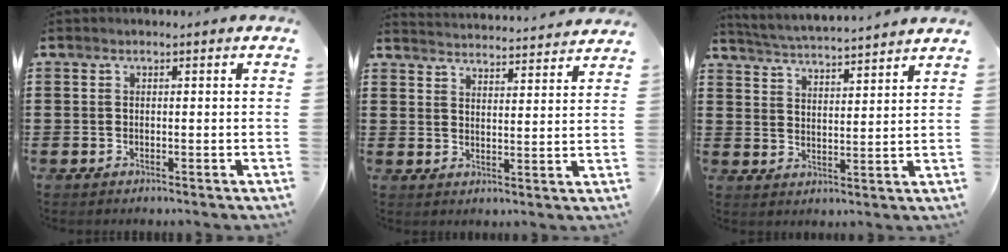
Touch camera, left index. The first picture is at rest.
{"total": 3.8, "force": [3.7, -0.6, -0.2], "torque": [-0.012, -0.031, 0.063]}
{"total": 4.1, "force": [4.0, -1.1, 0.3], "torque": [-0.023, -0.028, 0.067]}